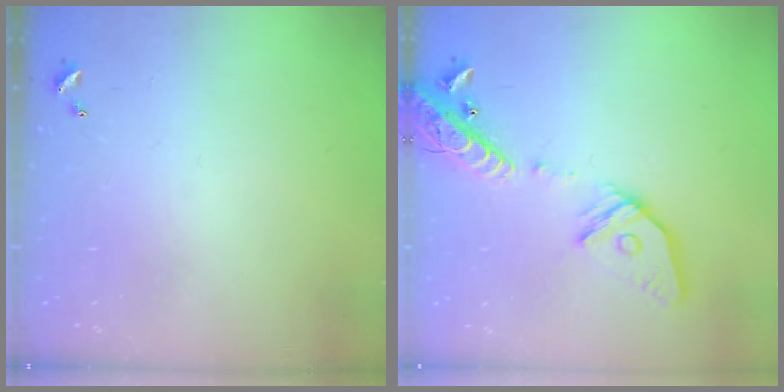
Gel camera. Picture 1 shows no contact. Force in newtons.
{"total": 18.3, "press": 17.9, "slide": 3.6}